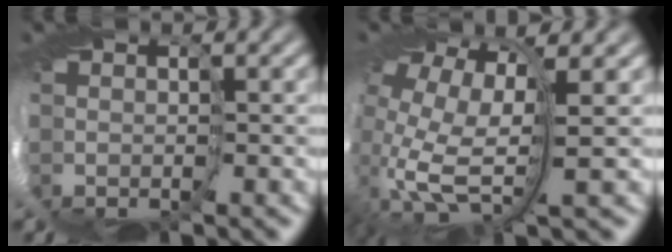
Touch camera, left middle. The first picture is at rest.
{"total": 11.8, "force": [-0.4, 6.3, 10.0], "torque": [-0.213, -0.033, 0.004]}